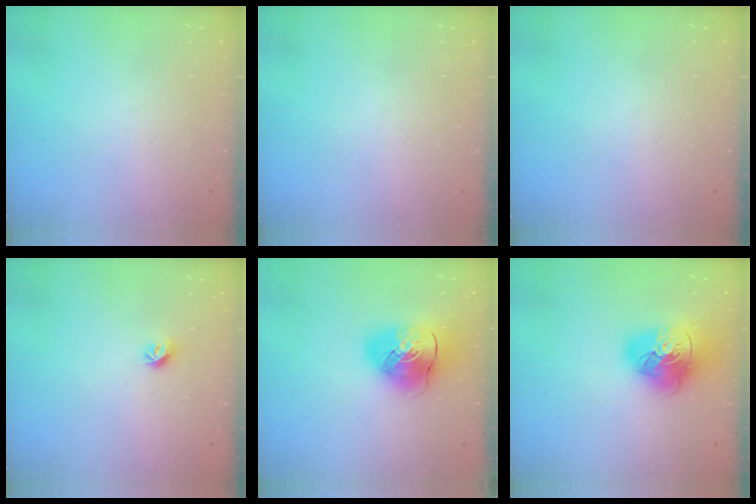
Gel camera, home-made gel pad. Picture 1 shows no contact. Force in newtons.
{"total": 0.0}
{"total": 0.0}
{"total": 6.0, "press": 6.0, "slide": 0.7}
{"total": 13.9, "press": 13.7, "slide": 2.4}
{"total": 17.1, "press": 17.0, "slide": 2.5}